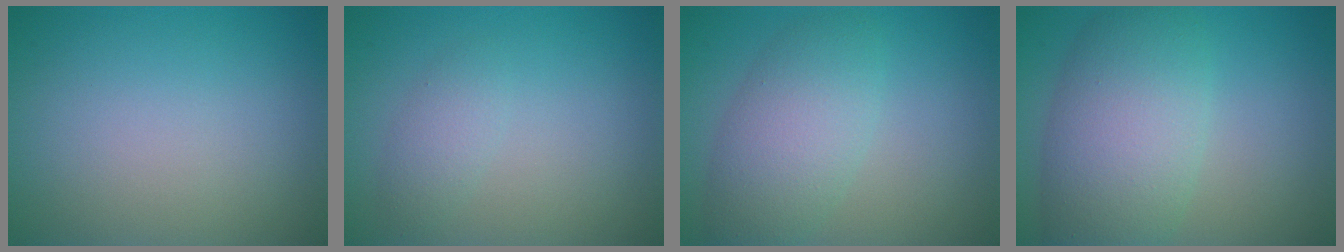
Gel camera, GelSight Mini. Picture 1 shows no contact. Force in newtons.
{"total": 1.6, "press": 1.6, "slide": 0.1}
{"total": 5.1, "press": 5.1, "slide": 0.2}
{"total": 7.6, "press": 7.6, "slide": 0.3}